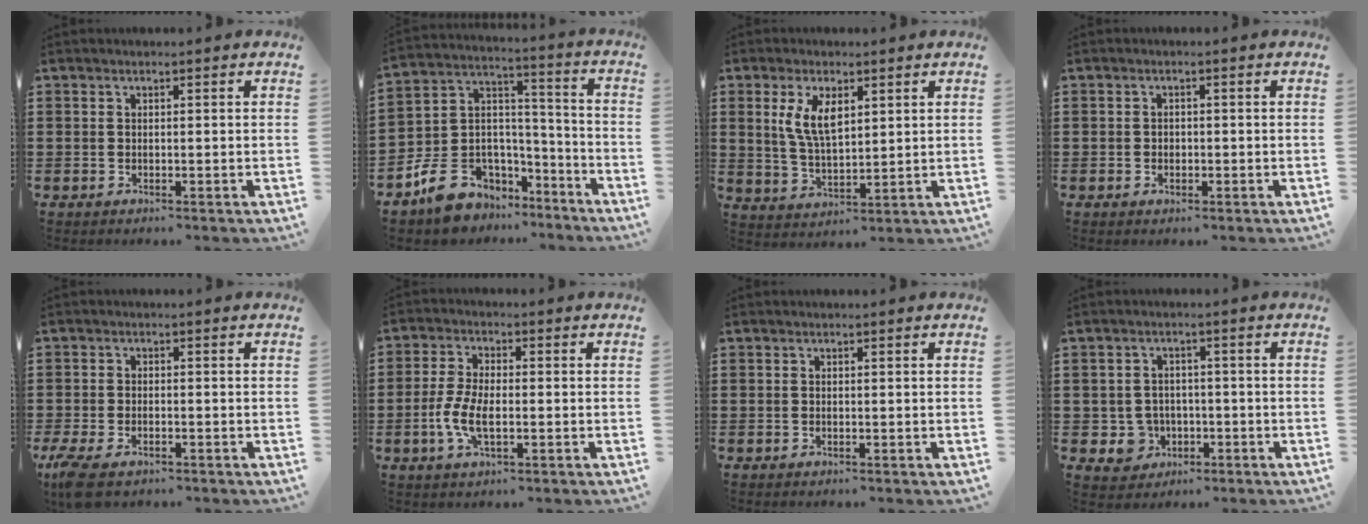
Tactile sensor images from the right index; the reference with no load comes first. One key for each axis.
{"total": 10.0, "fx": -7.3, "fy": 6.4, "fz": 2.6, "tx": -0.073, "ty": 0.030, "tz": -0.132}
{"total": 6.4, "fx": 2.4, "fy": 2.7, "fz": 5.3, "tx": -0.111, "ty": 0.005, "tz": 0.042}
{"total": 0.9, "fx": -0.3, "fy": 0.8, "fz": 0.4, "tx": -0.009, "ty": 0.002, "tz": -0.006}
{"total": 2.9, "fx": -2.2, "fy": 0.8, "fz": 1.7, "tx": -0.059, "ty": -0.007, "tz": -0.052}
{"total": 5.9, "fx": -1.5, "fy": 2.5, "fz": 5.1, "tx": -0.122, "ty": -0.006, "tz": -0.035}
{"total": 0.0}
{"total": 4.4, "fx": -1.4, "fy": 4.0, "fz": 1.2, "tx": -0.038, "ty": 0.006, "tz": -0.027}